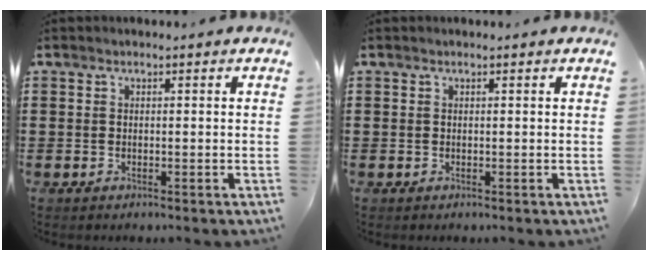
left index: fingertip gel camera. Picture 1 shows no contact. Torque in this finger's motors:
{"motor_torque": [0.26, 0.11, 0.02, 0.00]}